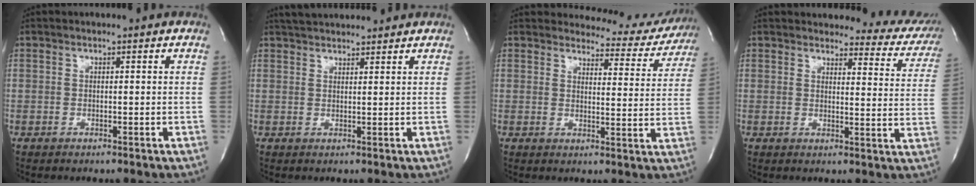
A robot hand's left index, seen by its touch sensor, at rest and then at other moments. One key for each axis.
{"total": 6.9, "fx": 6.4, "fy": 1.4, "fz": 2.1, "tx": -0.039, "ty": 0.032, "tz": 0.097}
{"total": 10.9, "fx": 10.5, "fy": 2.8, "fz": 0.3, "tx": 0.021, "ty": -0.040, "tz": 0.099}
{"total": 12.5, "fx": 12.0, "fy": 3.1, "fz": 1.8, "tx": 0.018, "ty": -0.068, "tz": 0.099}